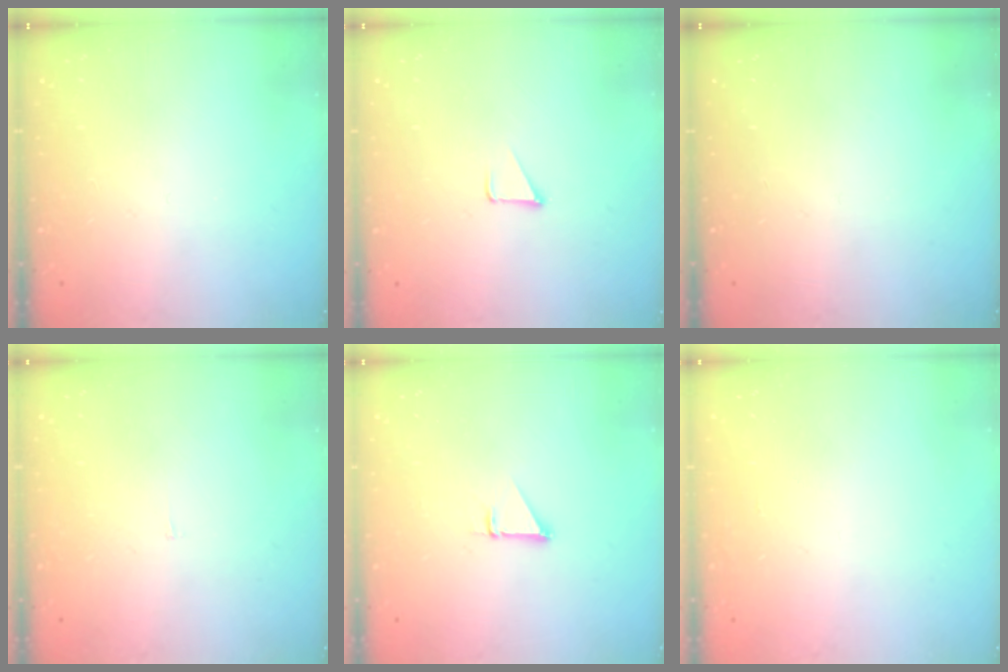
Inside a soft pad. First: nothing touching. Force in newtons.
{"total": 1.7, "press": 1.7, "slide": 0.1}
{"total": 0.0}
{"total": 1.8, "press": 1.8, "slide": 0.1}
{"total": 0.9, "press": 0.9, "slide": 0.1}
{"total": 0.9, "press": 0.9, "slide": 0.0}